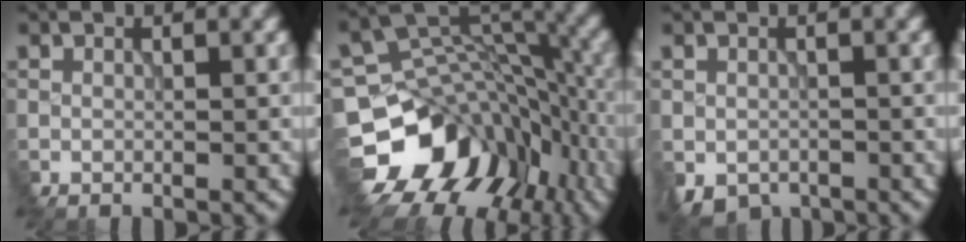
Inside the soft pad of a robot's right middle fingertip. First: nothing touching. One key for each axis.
{"total": 12.0, "fx": -5.9, "fy": 8.8, "fz": 5.7, "tx": -0.113, "ty": -0.006, "tz": -0.098}
{"total": 2.1, "fx": -1.1, "fy": 1.7, "fz": 0.5, "tx": -0.011, "ty": -0.012, "tz": -0.018}